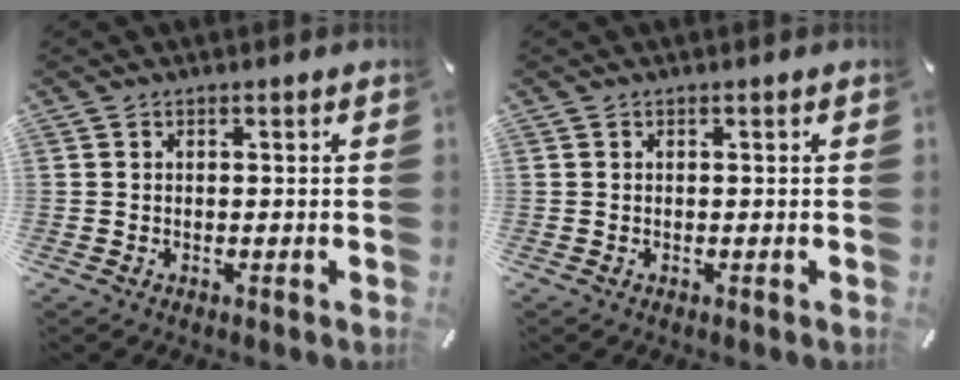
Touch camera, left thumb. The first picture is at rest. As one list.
[{"total": 0.0}]